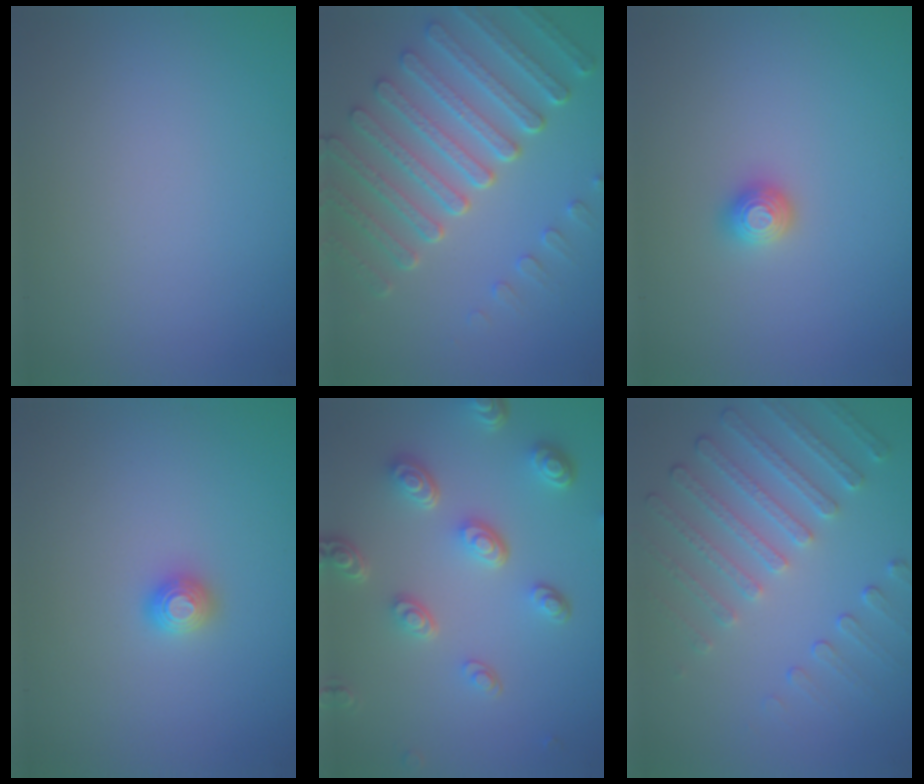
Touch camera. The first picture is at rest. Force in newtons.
{"total": 7.1, "press": 5.3, "slide": 4.8}
{"total": 1.3, "press": 1.2, "slide": 0.4}
{"total": 1.2, "press": 1.2, "slide": 0.1}
{"total": 5.3, "press": 3.9, "slide": 3.6}
{"total": 4.9, "press": 3.7, "slide": 3.3}